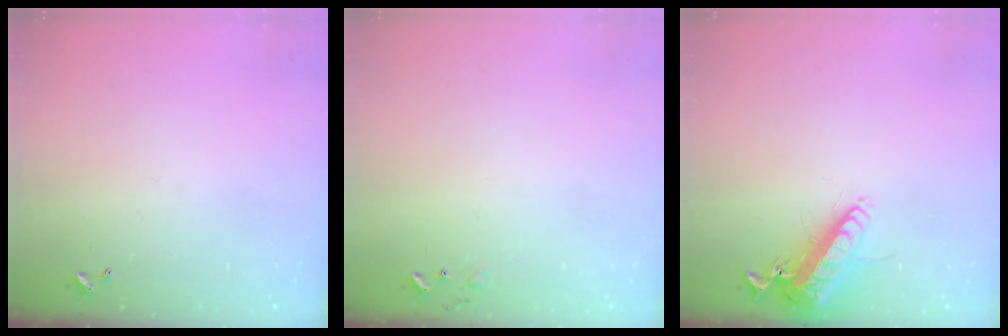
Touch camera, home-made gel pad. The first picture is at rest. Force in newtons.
{"total": 5.6, "press": 5.6, "slide": 0.6}
{"total": 15.3, "press": 15.0, "slide": 3.0}